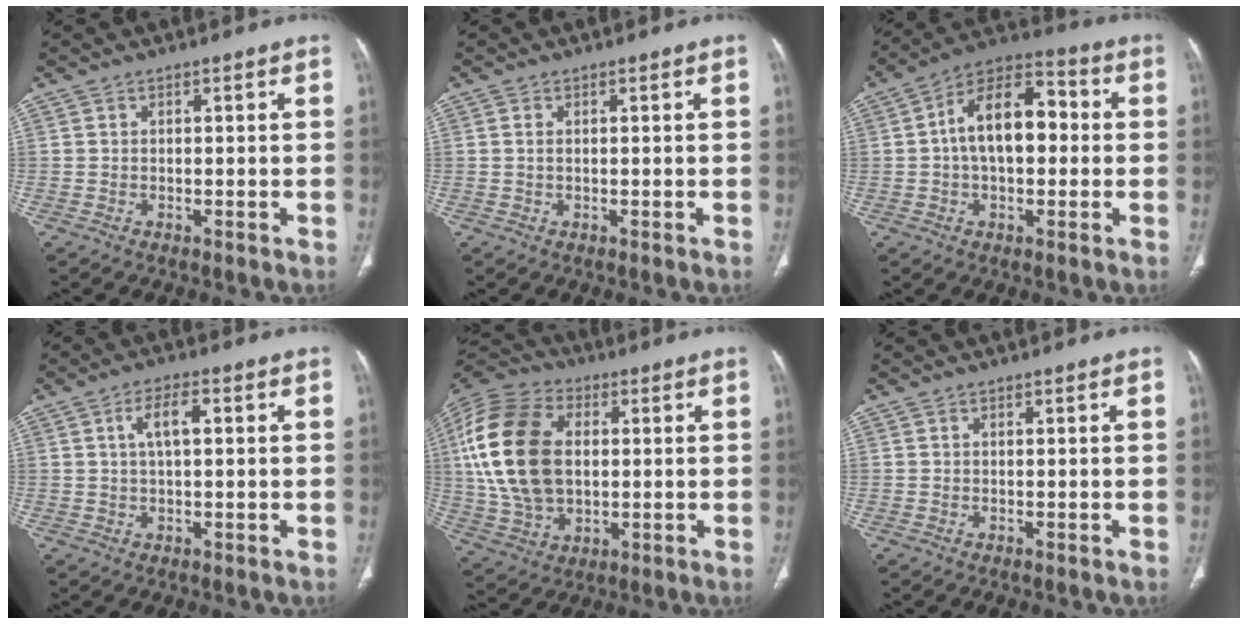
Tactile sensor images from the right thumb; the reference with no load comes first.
{"total": 0.5, "force": [0.1, 0.2, 0.4], "torque": [-0.013, 0.002, 0.002]}
{"total": 14.4, "force": [0.8, 8.4, 11.7], "torque": [-0.174, 0.038, 0.001]}
{"total": 4.8, "force": [1.1, 1.9, 4.3], "torque": [-0.080, 0.009, 0.019]}
{"total": 21.8, "force": [2.4, 14.2, 16.4], "torque": [-0.336, 0.004, 0.046]}
{"total": 0.0}